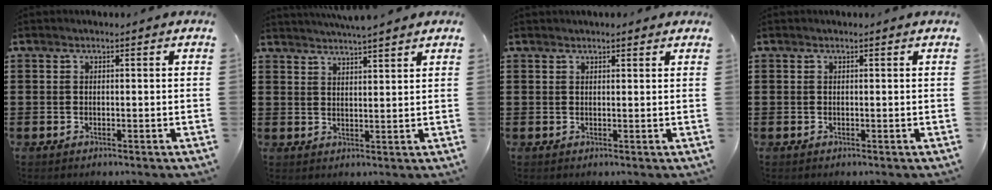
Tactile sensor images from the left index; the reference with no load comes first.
{"total": 3.2, "force": [3.1, -0.3, 0.7], "torque": [-0.023, -0.011, 0.055]}
{"total": 1.5, "force": [1.4, 0.1, 0.5], "torque": [-0.011, 0.002, 0.027]}
{"total": 0.0}